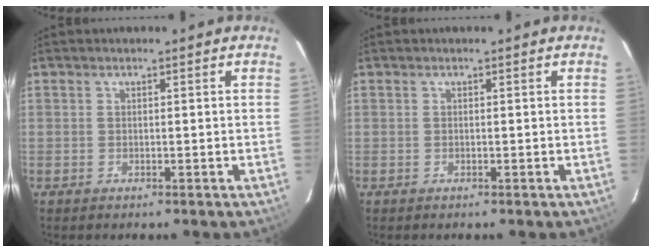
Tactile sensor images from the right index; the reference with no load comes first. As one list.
[{"total": 0.0}]